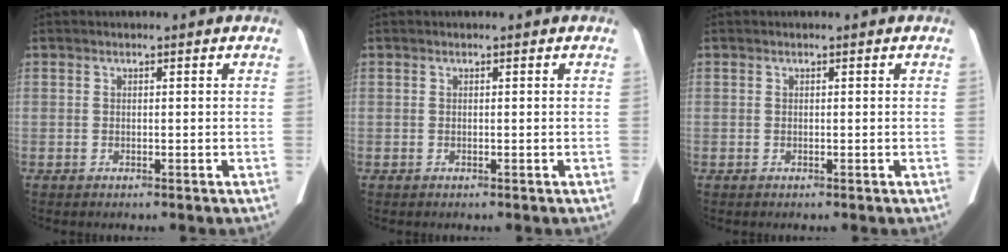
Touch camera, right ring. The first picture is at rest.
{"total": 0.0}
{"total": 0.0}